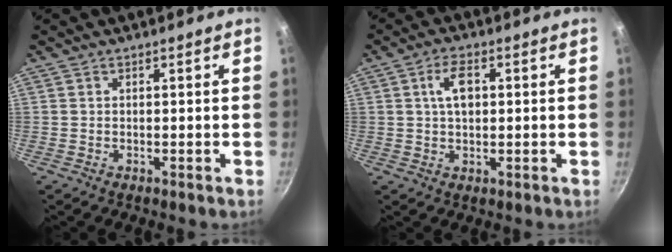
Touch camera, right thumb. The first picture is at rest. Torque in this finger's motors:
{"motor_torque": [-0.03, 1.21, 0.95, 0.29, 0.24]}